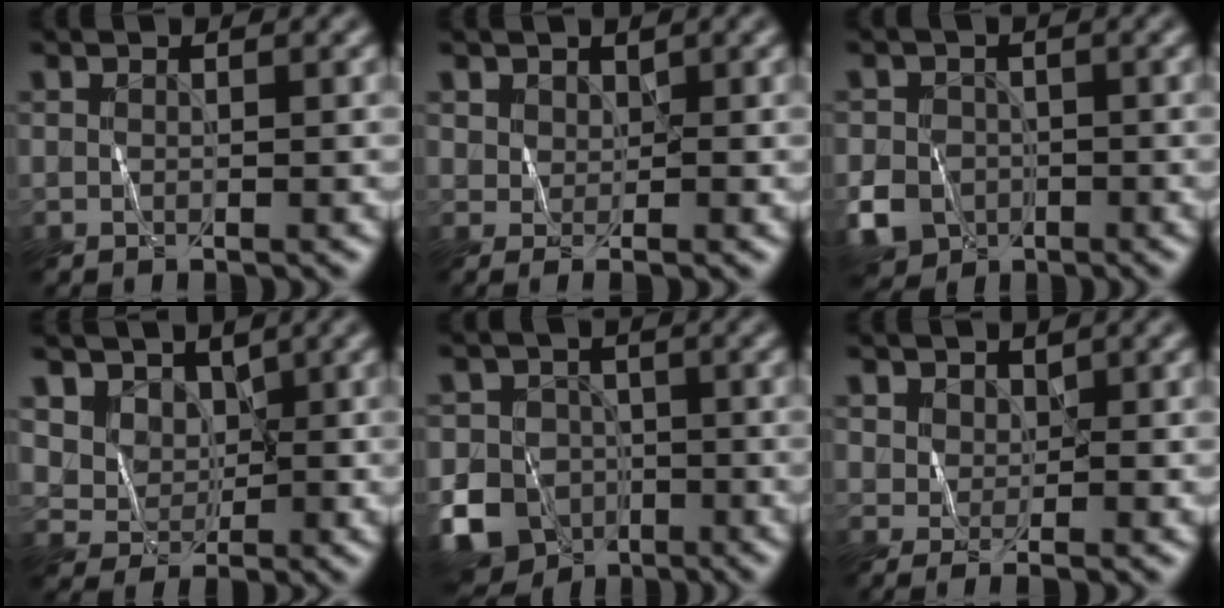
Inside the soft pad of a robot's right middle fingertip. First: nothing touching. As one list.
[{"total": 1.7, "force": [0.7, 1.1, 1.0], "torque": [-0.021, 0.000, 0.014]}, {"total": 4.3, "force": [-1.7, 3.6, 1.7], "torque": [-0.041, -0.006, -0.041]}, {"total": 4.5, "force": [2.7, 3.3, 1.5], "torque": [-0.059, -0.015, 0.059]}, {"total": 11.3, "force": [-5.5, 9.2, 3.5], "torque": [-0.058, -0.030, -0.121]}, {"total": 1.9, "force": [0.7, 1.2, 1.4], "torque": [-0.027, 0.001, 0.013]}]